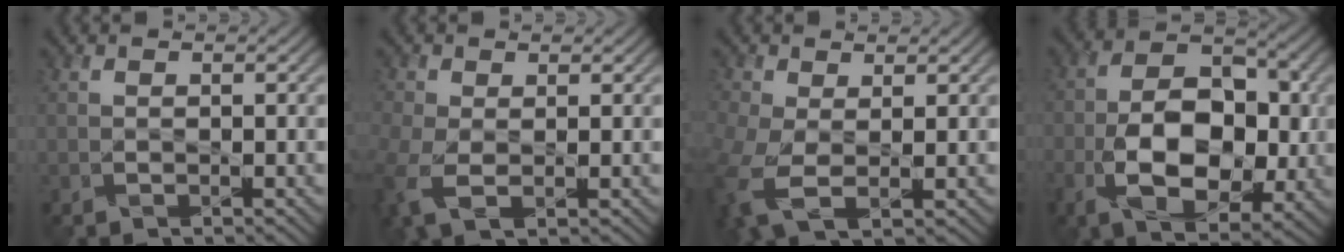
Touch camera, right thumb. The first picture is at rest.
{"total": 5.7, "force": [-1.5, 3.3, 4.3], "torque": [-0.129, -0.020, -0.032]}
{"total": 7.2, "force": [-1.5, 4.2, 5.6], "torque": [-0.154, -0.026, -0.029]}
{"total": 12.3, "force": [-2.5, 7.6, 9.4], "torque": [-0.177, -0.007, -0.046]}